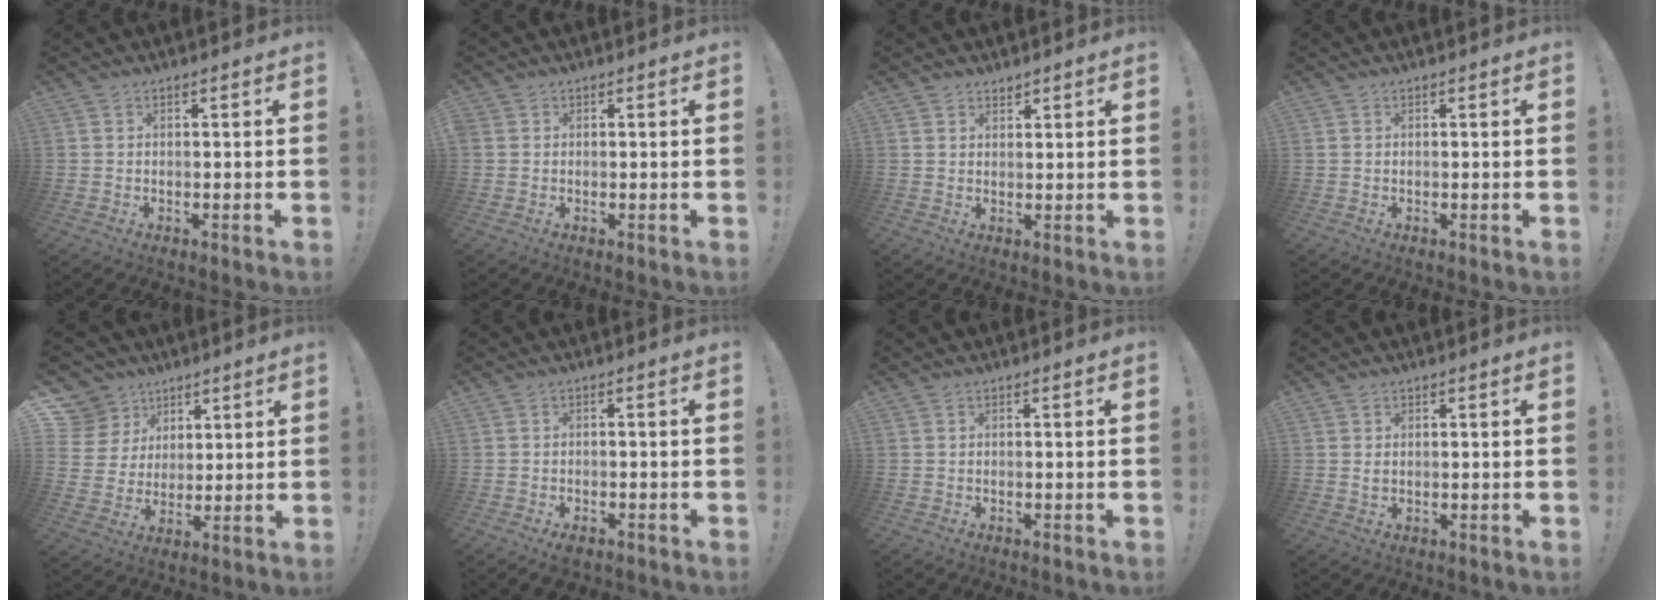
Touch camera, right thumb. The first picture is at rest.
{"total": 0.9, "force": [0.3, 0.8, 0.2], "torque": [-0.006, 0.002, 0.006]}
{"total": 1.6, "force": [1.3, 0.9, 0.3], "torque": [0.002, -0.008, 0.023]}
{"total": 0.0}
{"total": 9.5, "force": [4.7, 8.0, 1.9], "torque": [-0.030, -0.037, 0.098]}
{"total": 2.1, "force": [-1.6, 0.8, 1.2], "torque": [-0.015, 0.005, -0.026]}
{"total": 0.0}
{"total": 1.3, "force": [0.5, 0.7, 0.9], "torque": [-0.013, 0.000, 0.008]}